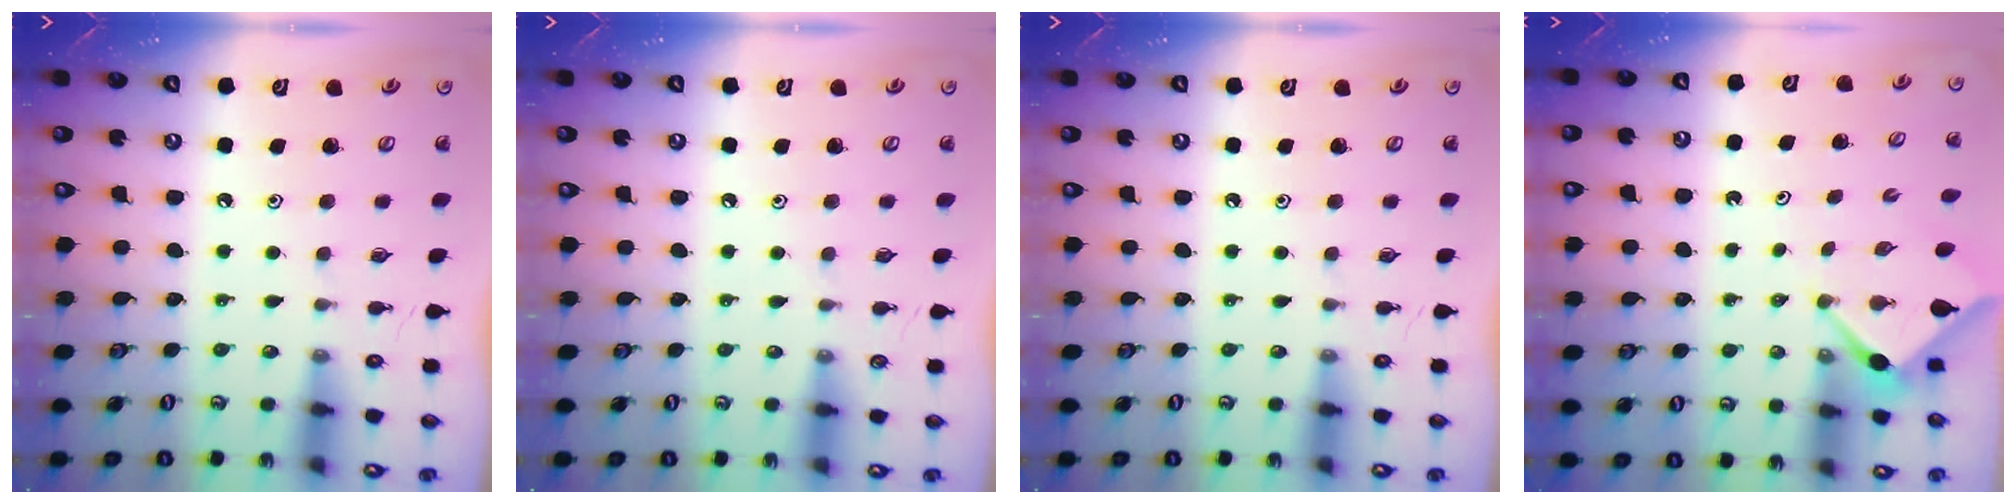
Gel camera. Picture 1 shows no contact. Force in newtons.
{"total": 2.7, "press": 2.7, "slide": 0.4}
{"total": 0.0}
{"total": 3.1, "press": 3.1, "slide": 0.3}